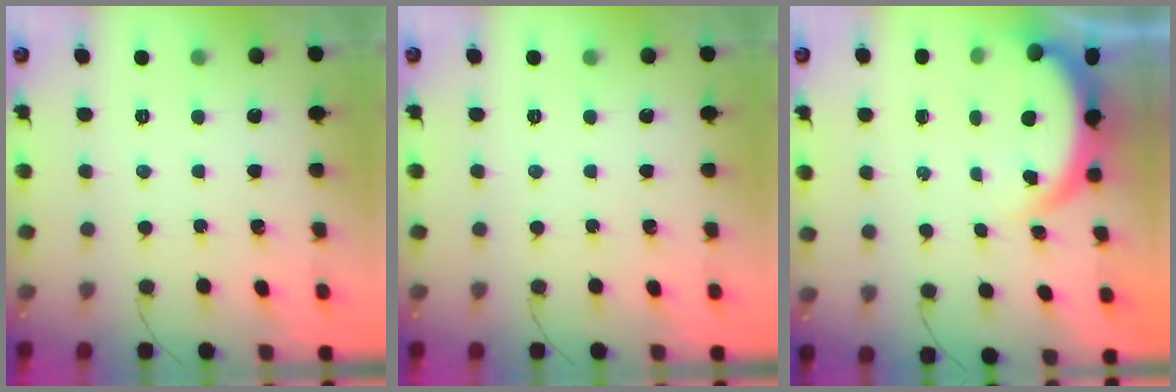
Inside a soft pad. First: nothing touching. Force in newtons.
{"total": 0.0}
{"total": 3.9, "press": 3.9, "slide": 0.1}